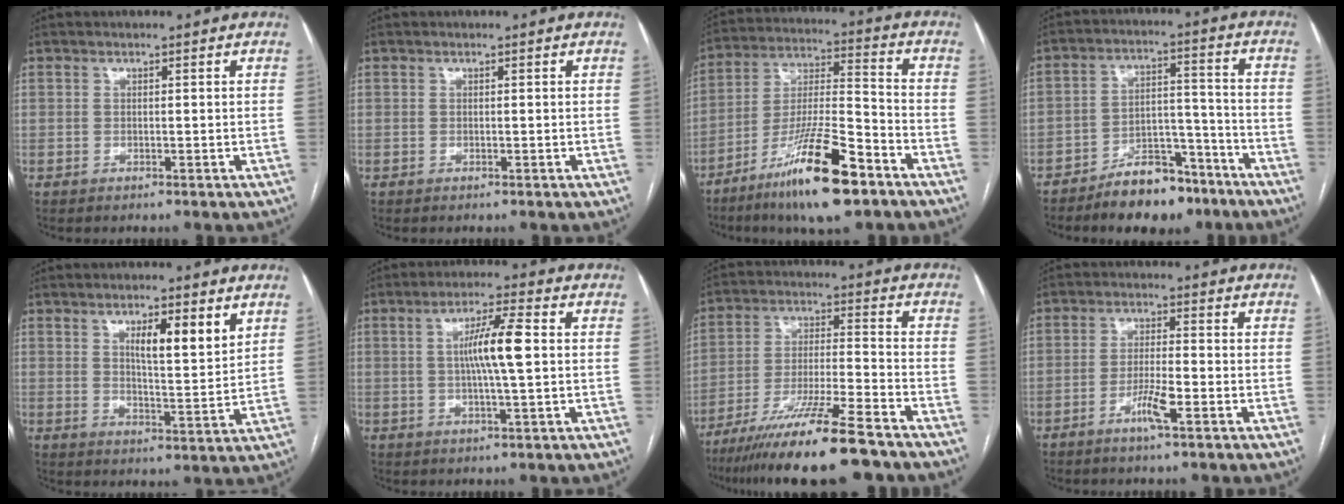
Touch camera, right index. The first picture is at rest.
{"total": 0.0}
{"total": 16.4, "force": [-10.1, 2.2, 12.8], "torque": [-0.249, -0.023, -0.180]}
{"total": 10.4, "force": [-7.8, 4.4, 5.3], "torque": [-0.079, 0.023, -0.129]}
{"total": 7.7, "force": [3.8, 1.3, 6.5], "torque": [-0.105, -0.005, 0.061]}
{"total": 7.6, "force": [0.7, 0.1, 7.5], "torque": [-0.135, 0.004, 0.009]}
{"total": 16.6, "force": [-12.5, 0.7, 10.9], "torque": [-0.194, -0.035, -0.215]}
{"total": 4.8, "force": [-2.4, 0.1, 4.2], "torque": [-0.080, -0.005, -0.047]}